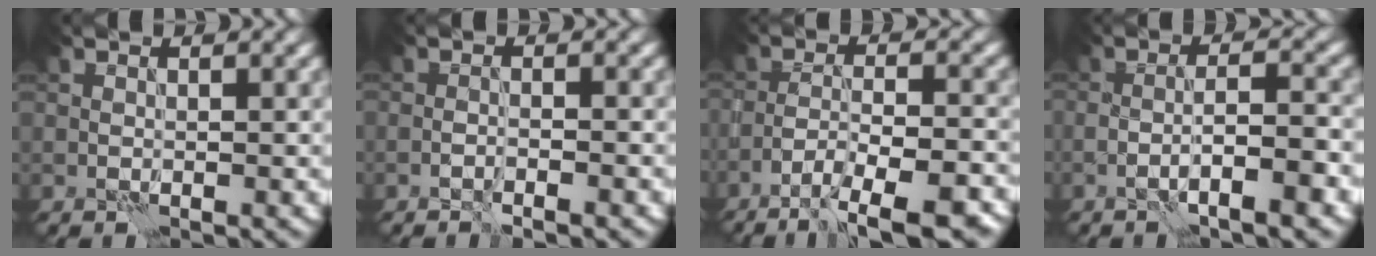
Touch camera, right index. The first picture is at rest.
{"total": 1.4, "force": [-1.1, 0.1, 0.8], "torque": [-0.013, 0.005, -0.024]}
{"total": 9.3, "force": [-6.7, 2.3, 6.0], "torque": [-0.091, -0.006, -0.098]}
{"total": 4.3, "force": [-2.0, 0.8, 3.7], "torque": [-0.059, 0.010, -0.037]}